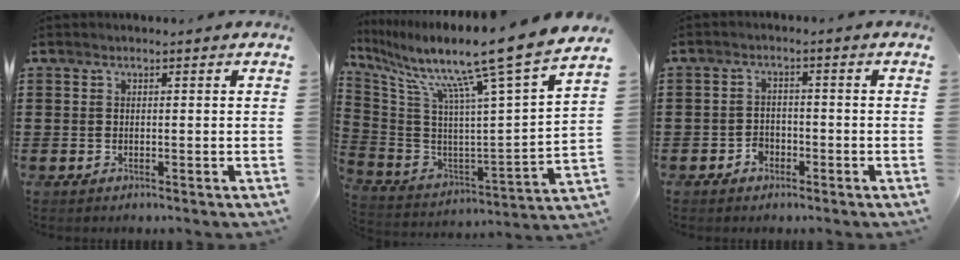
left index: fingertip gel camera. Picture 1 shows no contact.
{"total": 13.3, "force": [10.4, -1.1, 8.2], "torque": [-0.165, -0.086, 0.148]}
{"total": 2.1, "force": [-1.5, 1.3, 0.6], "torque": [-0.018, 0.002, -0.034]}